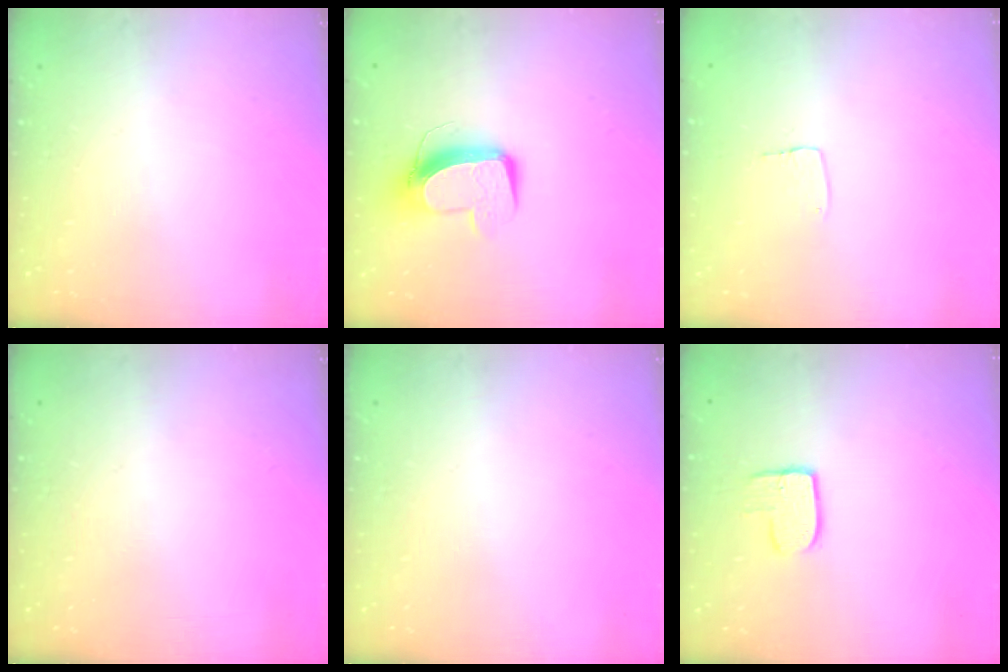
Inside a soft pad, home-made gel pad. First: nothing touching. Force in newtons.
{"total": 10.7, "press": 10.6, "slide": 1.1}
{"total": 3.8, "press": 3.8, "slide": 0.1}
{"total": 0.0}
{"total": 0.0}
{"total": 7.4, "press": 7.4, "slide": 0.2}